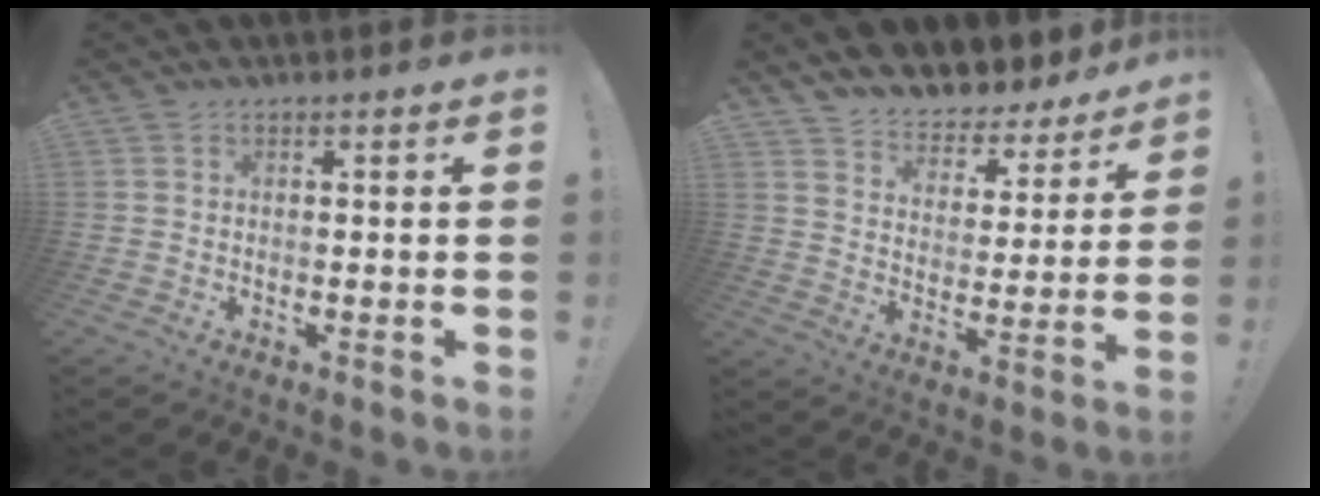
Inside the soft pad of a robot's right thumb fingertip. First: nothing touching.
{"total": 6.6, "force": [6.0, 2.7, 0.7], "torque": [-0.008, -0.072, 0.107]}